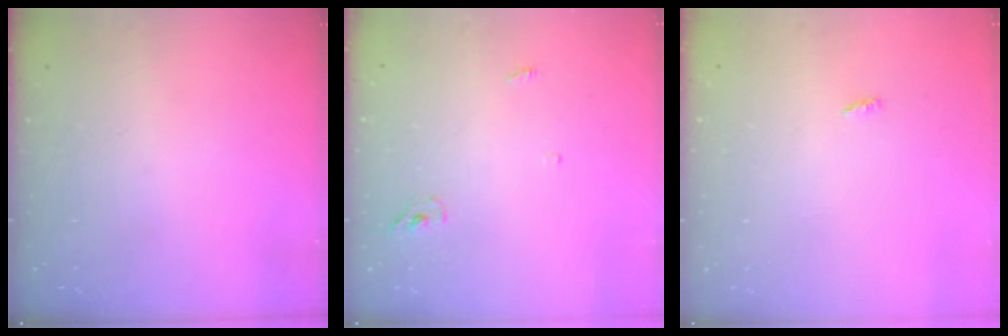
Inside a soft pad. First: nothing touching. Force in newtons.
{"total": 3.3, "press": 3.3, "slide": 0.7}
{"total": 1.9, "press": 1.9, "slide": 0.2}